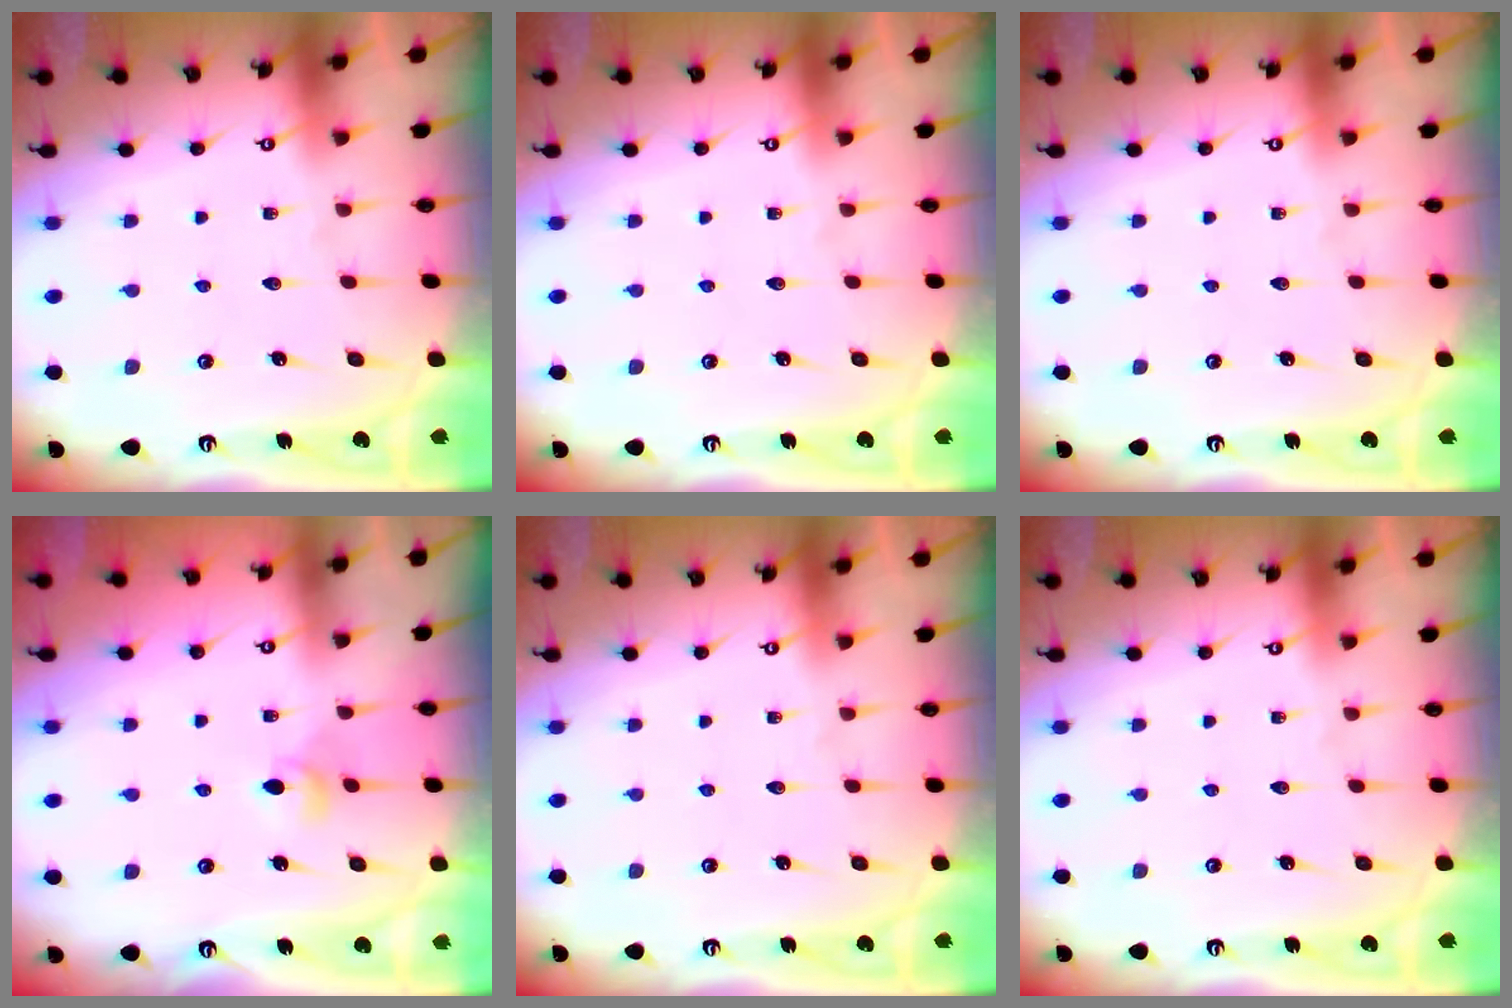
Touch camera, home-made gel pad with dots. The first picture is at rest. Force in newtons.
{"total": 0.0}
{"total": 0.0}
{"total": 3.5, "press": 3.4, "slide": 0.8}
{"total": 0.0}
{"total": 0.0}